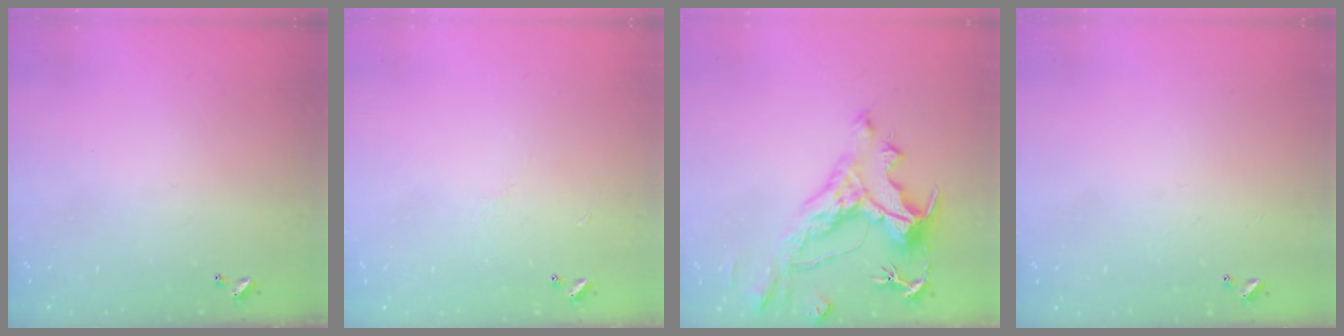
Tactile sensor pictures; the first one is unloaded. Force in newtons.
{"total": 4.5, "press": 4.5, "slide": 0.5}
{"total": 4.1, "press": 3.7, "slide": 1.7}
{"total": 1.0, "press": 0.9, "slide": 0.5}